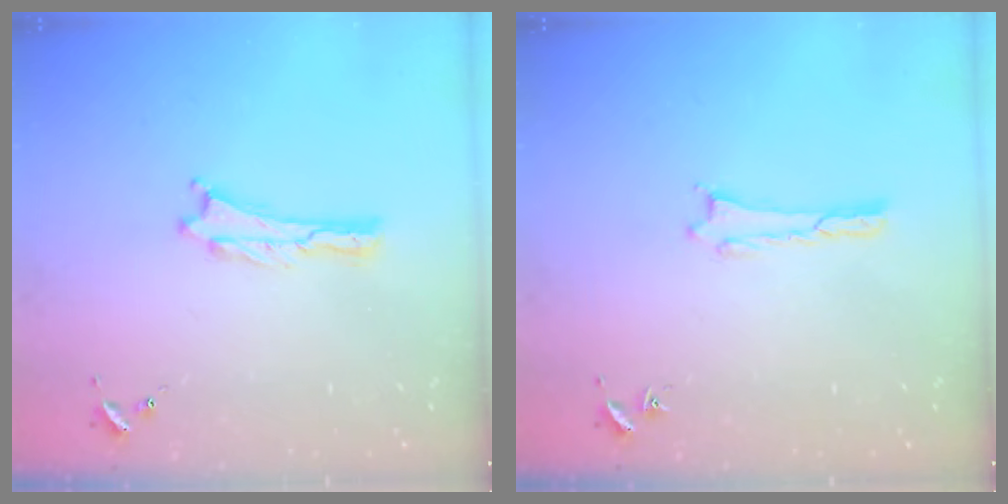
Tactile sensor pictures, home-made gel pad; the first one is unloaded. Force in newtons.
{"total": 0.0}